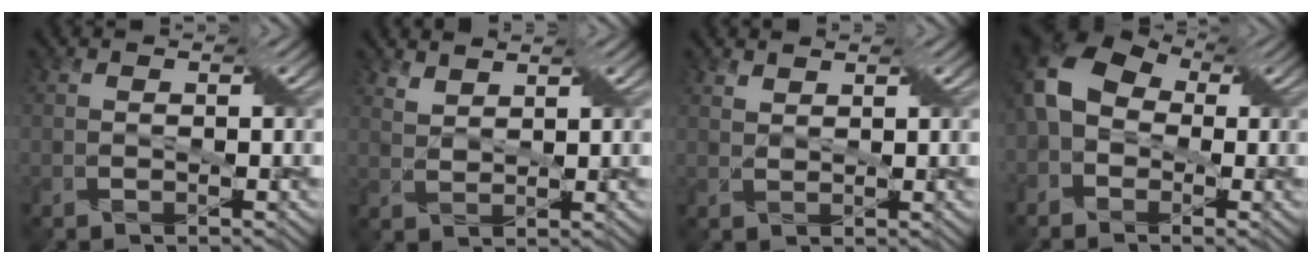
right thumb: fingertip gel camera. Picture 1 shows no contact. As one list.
[{"total": 2.7, "force": [2.3, 0.9, 1.1], "torque": [-0.027, -0.005, 0.058]}, {"total": 1.6, "force": [1.4, 0.5, 0.5], "torque": [-0.014, -0.001, 0.034]}, {"total": 10.6, "force": [-0.4, 8.0, 6.9], "torque": [-0.174, 0.008, -0.022]}]